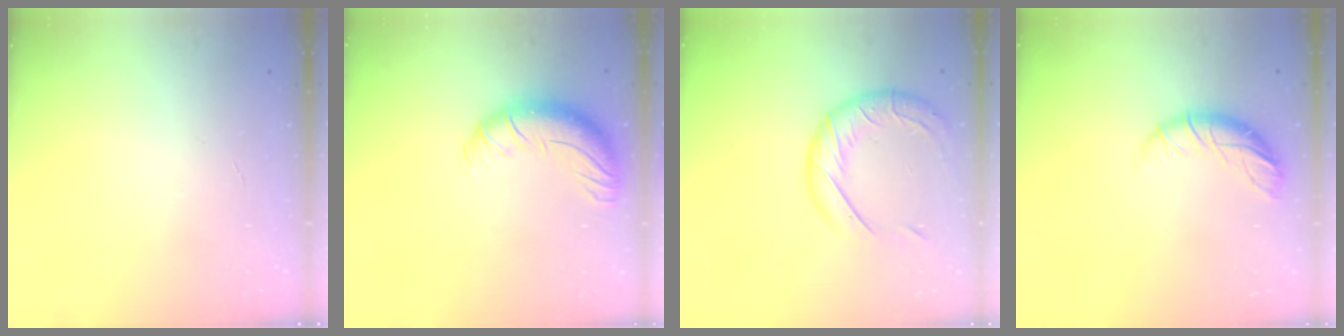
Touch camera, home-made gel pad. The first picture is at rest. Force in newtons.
{"total": 12.1, "press": 11.8, "slide": 2.7}
{"total": 16.0, "press": 15.8, "slide": 2.1}
{"total": 9.8, "press": 9.7, "slide": 1.1}